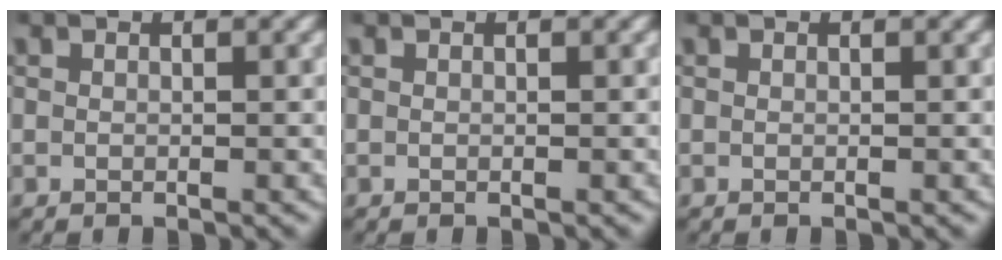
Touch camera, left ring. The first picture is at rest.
{"total": 0.0}
{"total": 0.0}